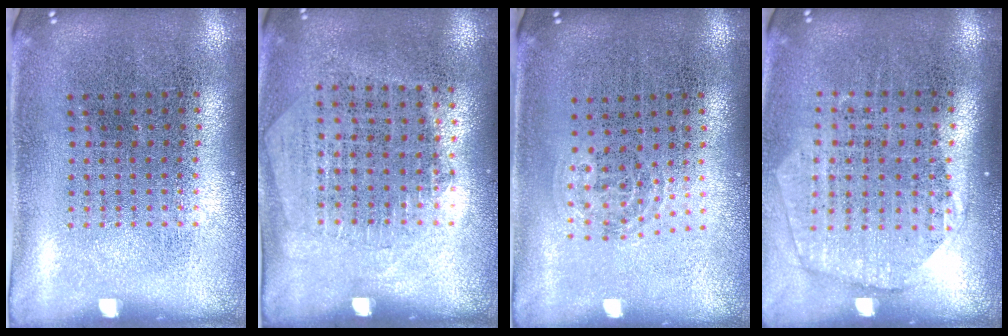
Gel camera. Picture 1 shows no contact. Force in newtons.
{"total": 1.3, "press": 1.1, "slide": 0.6}
{"total": 0.9, "press": 0.6, "slide": 0.7}
{"total": 1.8, "press": 1.5, "slide": 0.9}